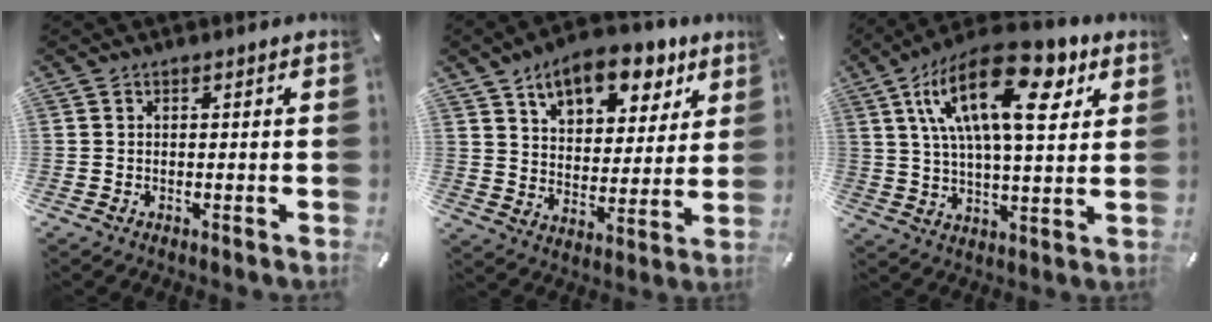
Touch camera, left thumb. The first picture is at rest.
{"total": 12.6, "force": [8.9, 7.3, 5.1], "torque": [-0.078, -0.054, 0.156]}
{"total": 21.8, "force": [9.0, 9.4, 17.5], "torque": [-0.318, -0.020, 0.137]}